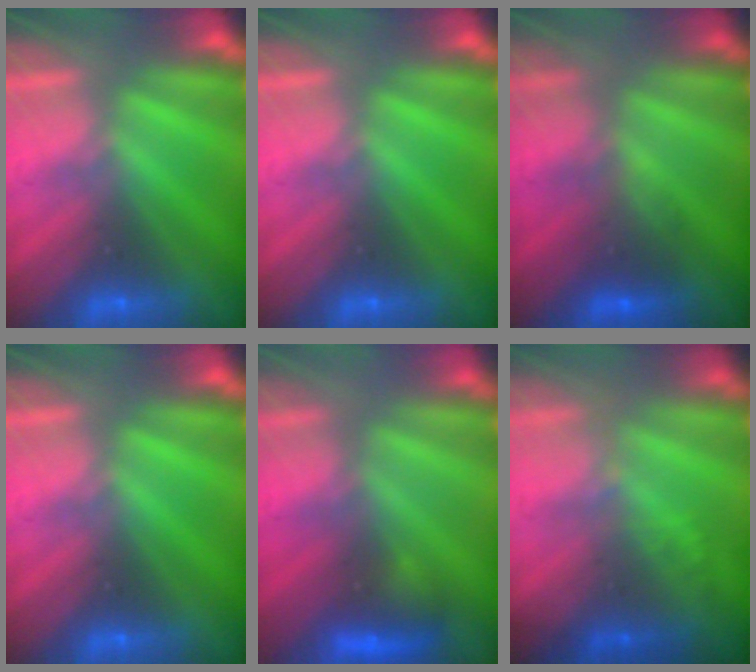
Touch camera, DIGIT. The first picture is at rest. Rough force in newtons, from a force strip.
{"total": 0.0}
{"total": 2.2}
{"total": 0.0}
{"total": 2.9}
{"total": 1.9}